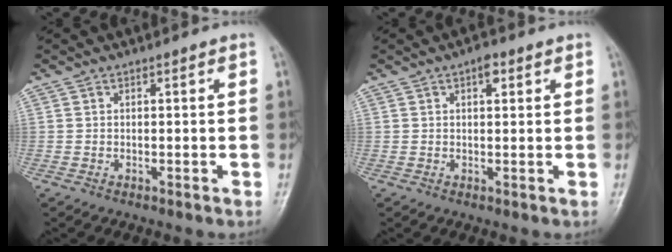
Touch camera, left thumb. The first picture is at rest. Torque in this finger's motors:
{"motor_torque": [0.30, 0.20, 0.33, -0.06, 0.00]}